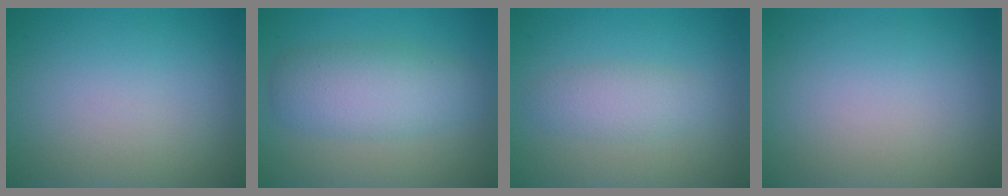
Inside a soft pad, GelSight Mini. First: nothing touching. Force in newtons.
{"total": 4.8, "press": 4.8, "slide": 0.1}
{"total": 2.3, "press": 2.3, "slide": 0.0}
{"total": 0.0}